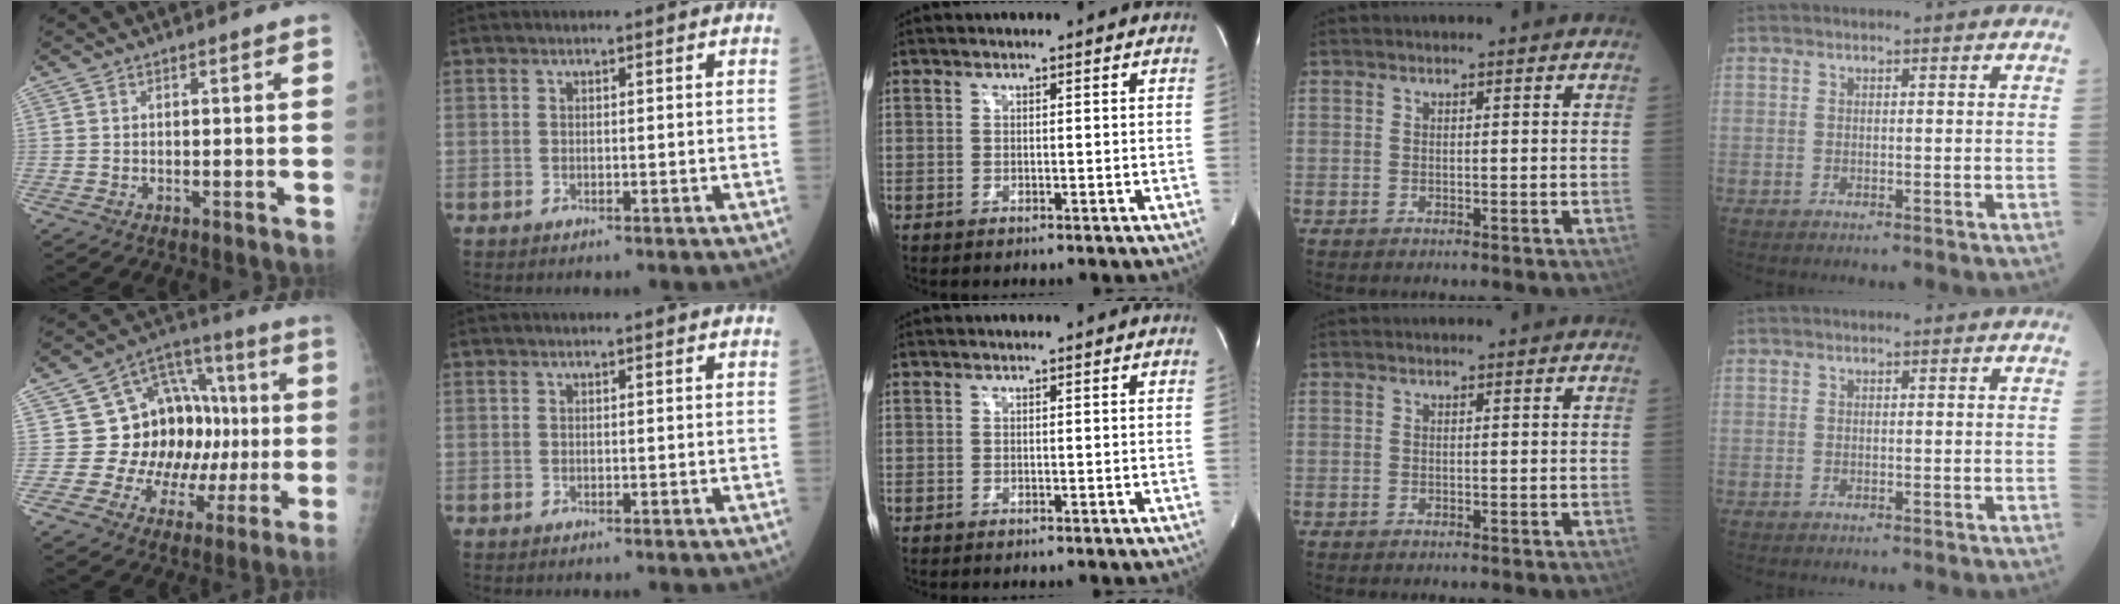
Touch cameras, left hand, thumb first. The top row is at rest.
{"thumb": {"total": 18.1, "force": [0.5, 14.4, 11.0], "torque": [-0.081, 0.037, 0.024]}, "index": {"total": 1.1, "force": [-0.9, -0.2, -0.5], "torque": [0.005, 0.000, -0.015]}}